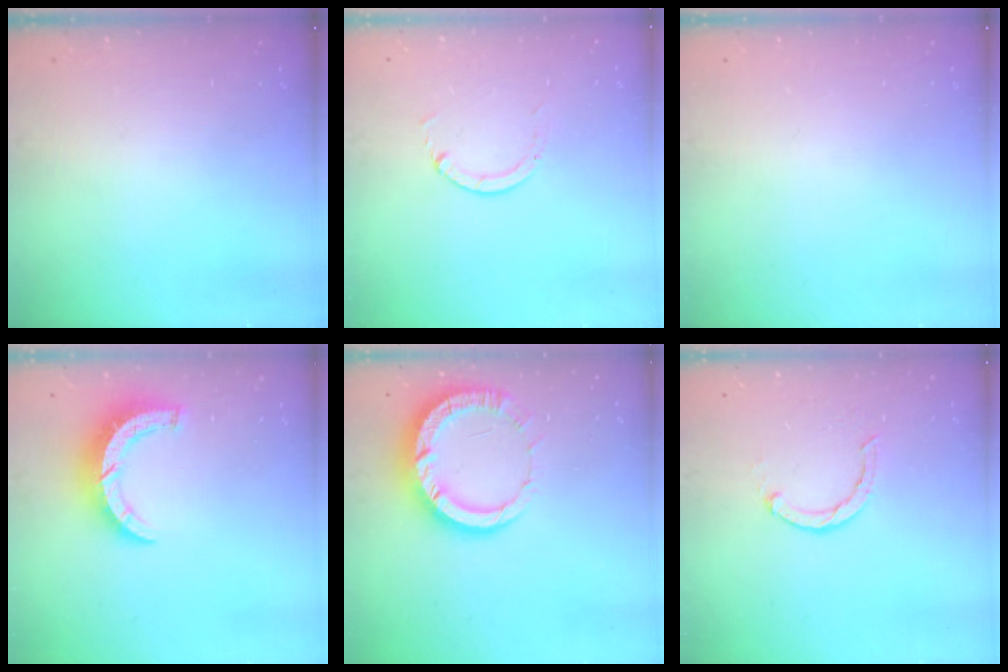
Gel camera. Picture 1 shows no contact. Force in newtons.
{"total": 1.3, "press": 1.3, "slide": 0.2}
{"total": 0.0}
{"total": 8.0, "press": 7.9, "slide": 0.7}
{"total": 11.3, "press": 11.2, "slide": 1.2}
{"total": 2.4, "press": 2.4, "slide": 0.4}